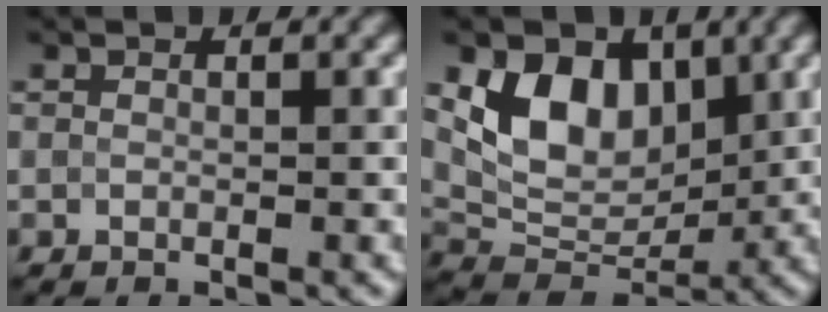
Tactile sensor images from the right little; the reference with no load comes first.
{"total": 7.3, "force": [2.7, 5.0, 4.6], "torque": [-0.073, -0.010, 0.047]}